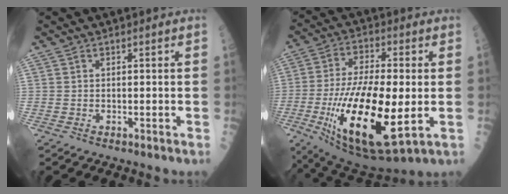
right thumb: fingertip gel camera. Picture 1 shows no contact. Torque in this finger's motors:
{"motor_torque": [0.55, 0.54, 2.08, -0.69, 0.54]}